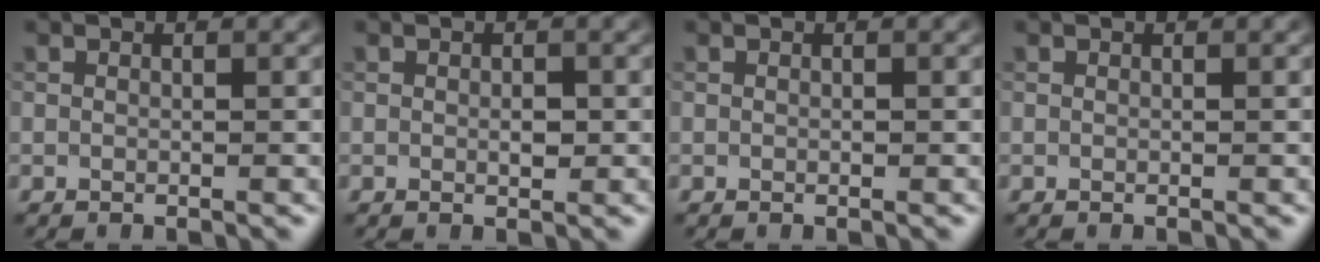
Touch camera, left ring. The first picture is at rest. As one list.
[{"total": 1.0, "force": [0.0, 0.6, 0.9], "torque": [-0.012, -0.003, 0.000]}, {"total": 0.0}, {"total": 0.0}]